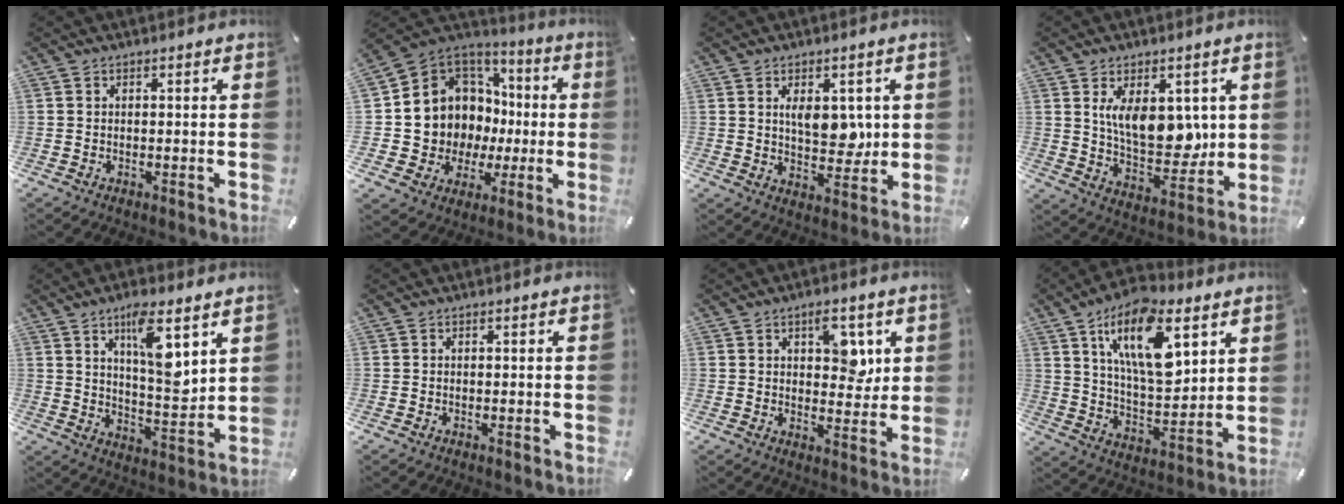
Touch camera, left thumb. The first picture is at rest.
{"total": 10.4, "force": [0.7, 10.4, 0.3], "torque": [-0.013, -0.049, 0.036]}
{"total": 8.0, "force": [1.8, 4.9, 6.1], "torque": [-0.075, -0.010, 0.027]}
{"total": 12.5, "force": [3.7, 7.6, 9.2], "torque": [-0.151, -0.023, 0.068]}
{"total": 12.1, "force": [6.5, 3.8, 9.5], "torque": [-0.153, -0.036, 0.110]}
{"total": 0.0}
{"total": 8.2, "force": [3.2, 4.8, 5.8], "torque": [-0.059, -0.014, 0.046]}
{"total": 19.2, "force": [9.4, 9.1, 14.1], "torque": [-0.250, -0.029, 0.156]}